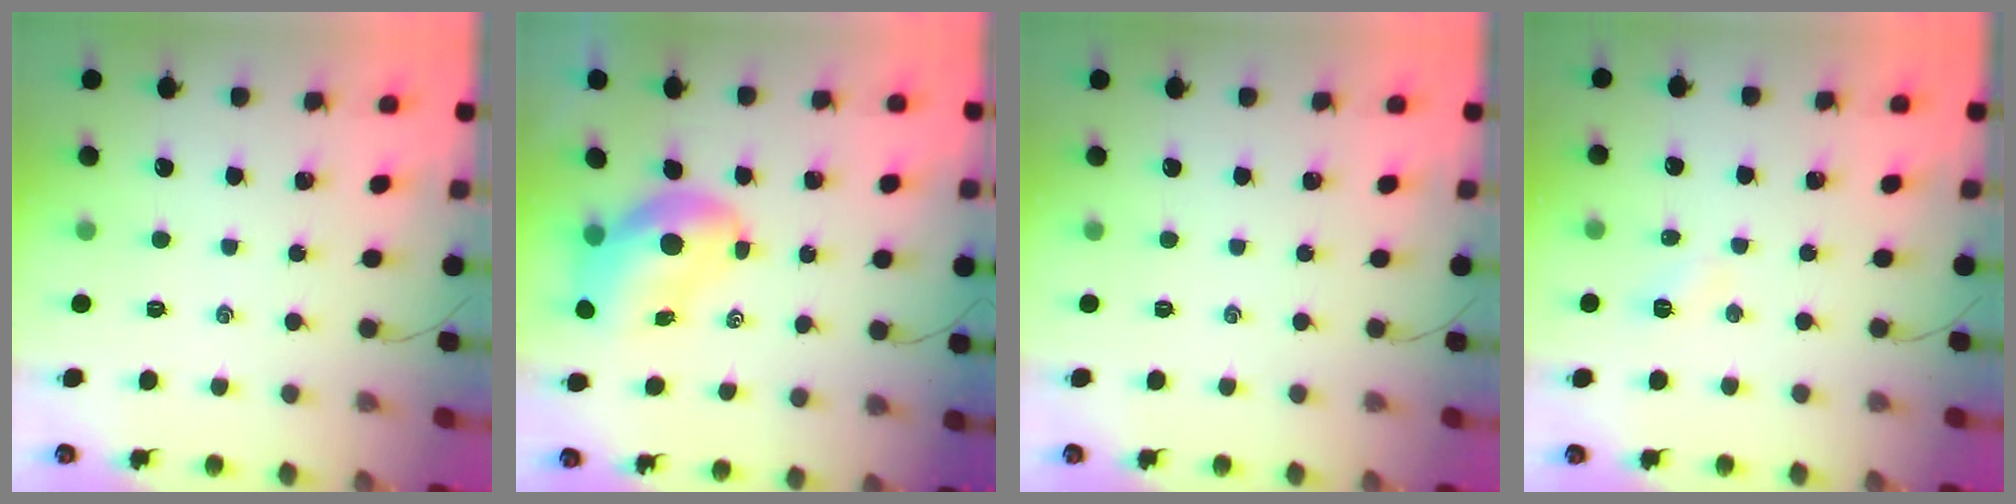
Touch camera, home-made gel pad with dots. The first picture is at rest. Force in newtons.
{"total": 8.3, "press": 8.0, "slide": 2.4}
{"total": 0.0}
{"total": 3.3, "press": 3.2, "slide": 1.1}